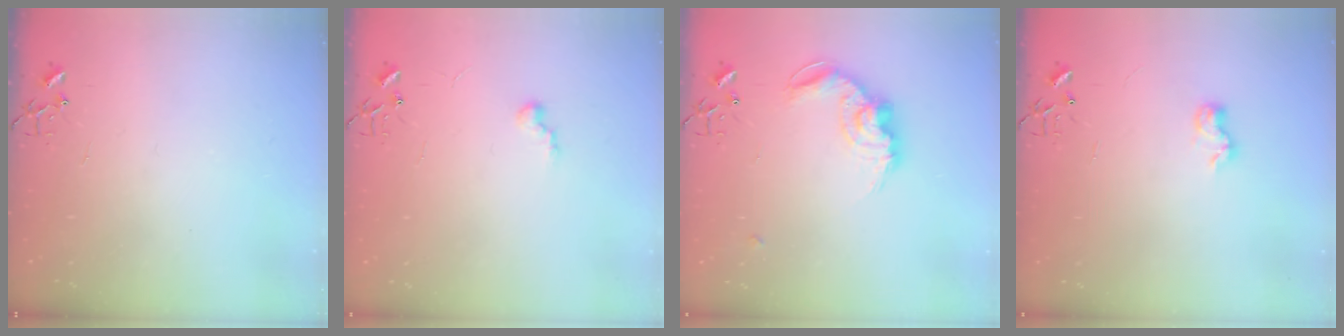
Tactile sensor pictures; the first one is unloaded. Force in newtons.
{"total": 5.3, "press": 5.3, "slide": 0.5}
{"total": 12.7, "press": 12.7, "slide": 0.5}
{"total": 6.4, "press": 6.4, "slide": 0.3}